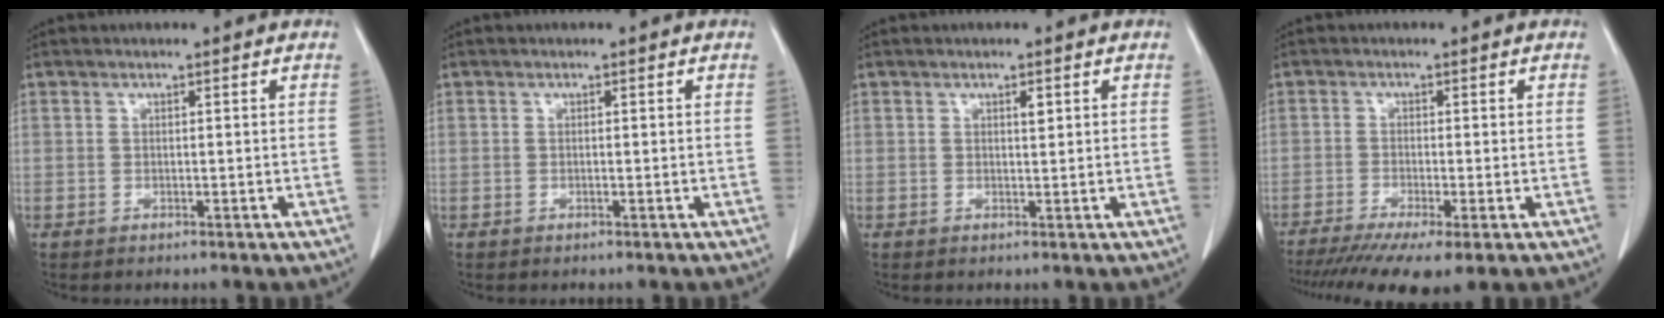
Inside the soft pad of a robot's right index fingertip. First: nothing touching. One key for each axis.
{"total": 0.0}
{"total": 1.1, "fx": 0.5, "fy": 0.3, "fz": 0.9, "tx": -0.015, "ty": -0.001, "tz": 0.006}
{"total": 10.3, "fx": -7.0, "fy": 1.4, "fz": 7.4, "tx": -0.121, "ty": -0.020, "tz": -0.115}